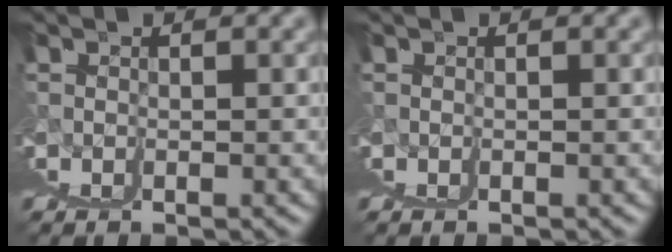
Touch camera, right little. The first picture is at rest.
{"total": 0.0}